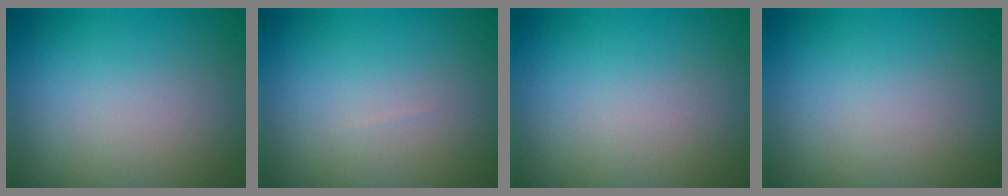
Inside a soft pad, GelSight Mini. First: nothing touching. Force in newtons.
{"total": 0.0}
{"total": 0.0}
{"total": 0.0}